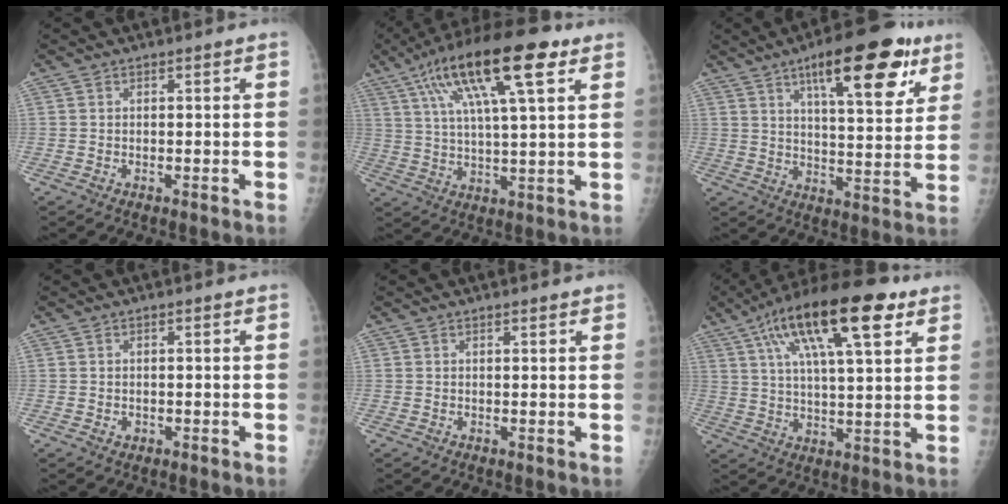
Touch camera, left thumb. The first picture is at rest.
{"total": 18.9, "force": [9.0, 4.8, 15.9], "torque": [-0.273, 0.001, 0.149]}
{"total": 18.4, "force": [10.0, 5.9, 14.3], "torque": [-0.168, -0.035, 0.145]}
{"total": 0.9, "force": [-0.2, 0.8, 0.4], "torque": [-0.003, 0.001, 0.000]}
{"total": 0.9, "force": [0.7, 0.2, 0.5], "torque": [-0.005, -0.002, 0.009]}
{"total": 20.3, "force": [9.9, 6.4, 16.5], "torque": [-0.268, -0.004, 0.160]}